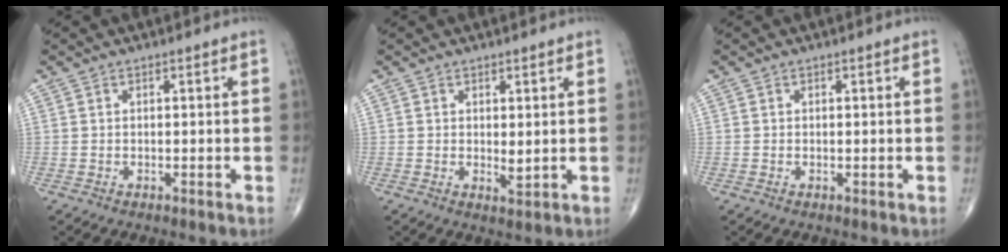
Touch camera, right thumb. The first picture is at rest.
{"total": 1.9, "force": [0.5, 0.7, 1.7], "torque": [-0.028, -0.010, 0.010]}
{"total": 0.0}